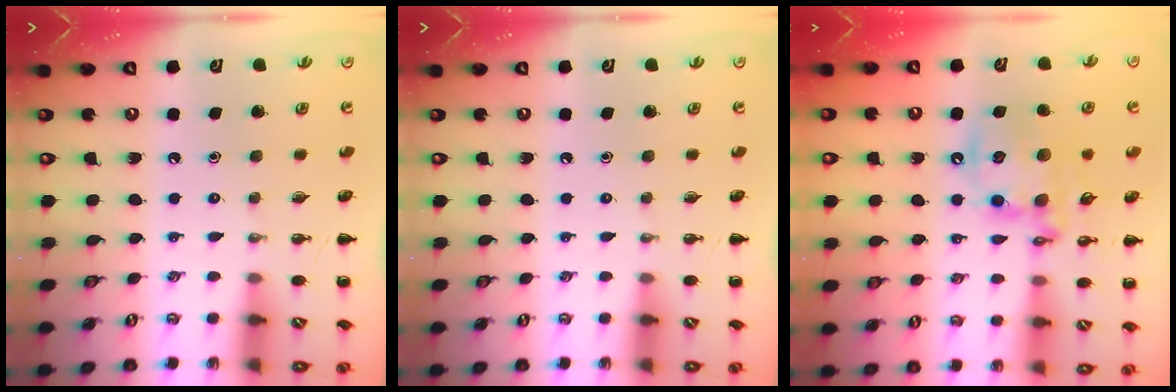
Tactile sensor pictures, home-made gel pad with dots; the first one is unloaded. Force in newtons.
{"total": 0.0}
{"total": 13.7, "press": 13.4, "slide": 3.0}